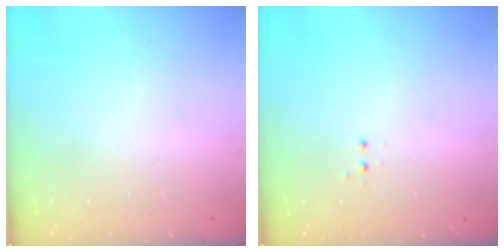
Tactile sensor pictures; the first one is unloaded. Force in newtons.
{"total": 3.4, "press": 3.3, "slide": 0.7}